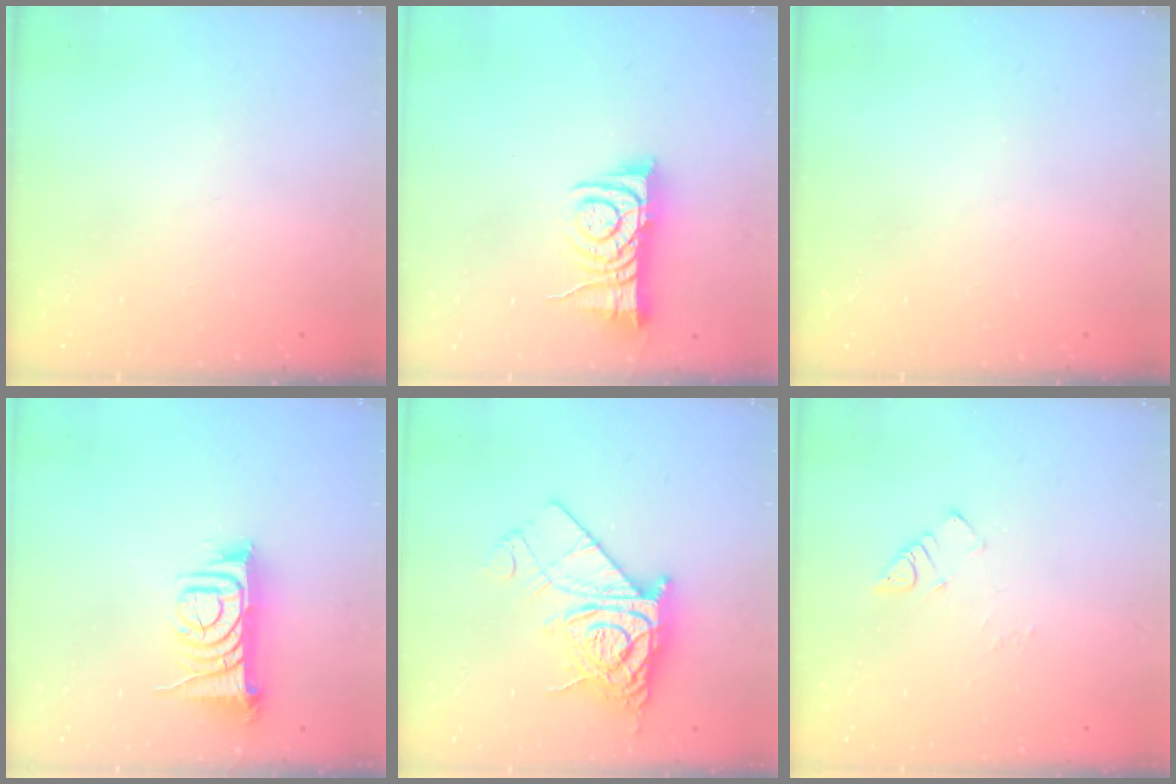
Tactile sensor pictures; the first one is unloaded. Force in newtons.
{"total": 8.0, "press": 8.0, "slide": 0.7}
{"total": 0.0}
{"total": 9.7, "press": 9.6, "slide": 1.2}
{"total": 12.9, "press": 12.8, "slide": 1.5}
{"total": 4.0, "press": 4.0, "slide": 0.4}